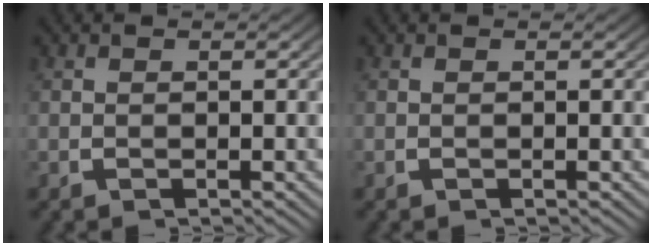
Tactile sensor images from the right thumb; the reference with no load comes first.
{"total": 0.0}